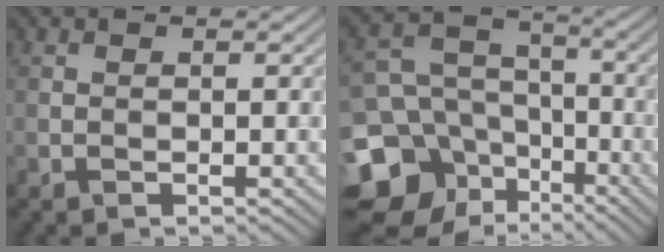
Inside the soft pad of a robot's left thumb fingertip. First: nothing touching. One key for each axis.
{"total": 13.9, "fx": -5.8, "fy": 11.2, "fz": 5.9, "tx": -0.176, "ty": -0.034, "tz": -0.102}